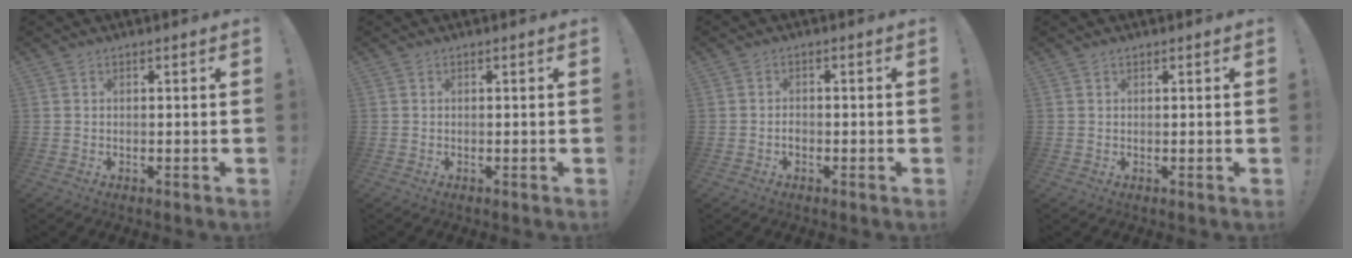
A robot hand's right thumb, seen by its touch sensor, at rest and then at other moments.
{"total": 0.0}
{"total": 1.4, "force": [-1.0, 0.8, 0.7], "torque": [-0.012, 0.003, -0.018]}
{"total": 0.0}